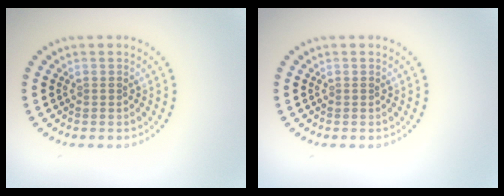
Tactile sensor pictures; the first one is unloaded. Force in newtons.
{"total": 0.0}